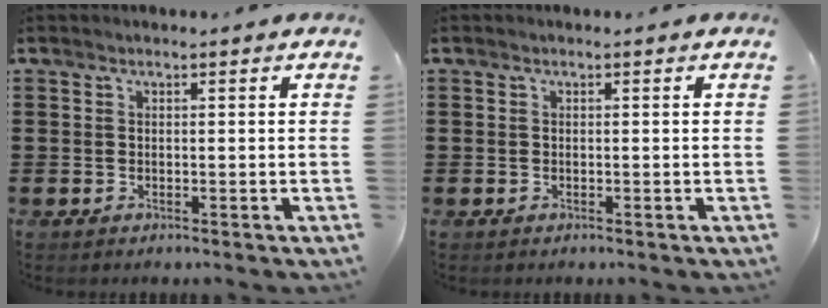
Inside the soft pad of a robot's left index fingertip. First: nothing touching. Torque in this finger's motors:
{"motor_torque": [-0.05, -0.05, 0.00, 0.00]}